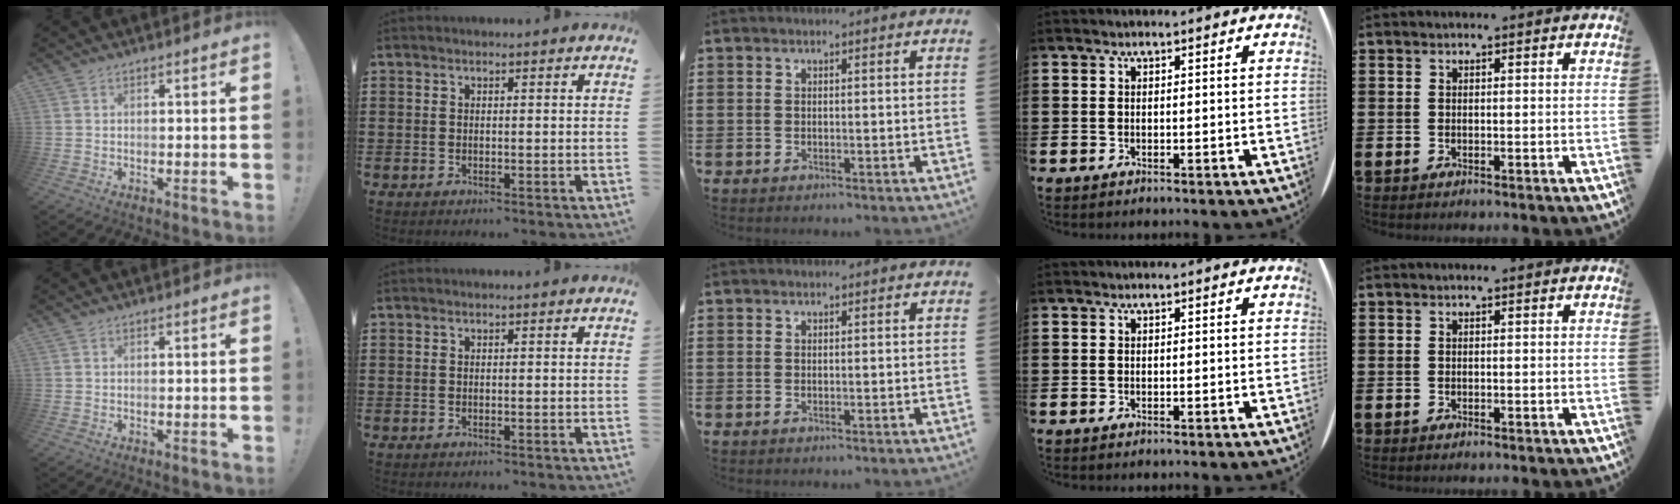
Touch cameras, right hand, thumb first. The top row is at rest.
{}